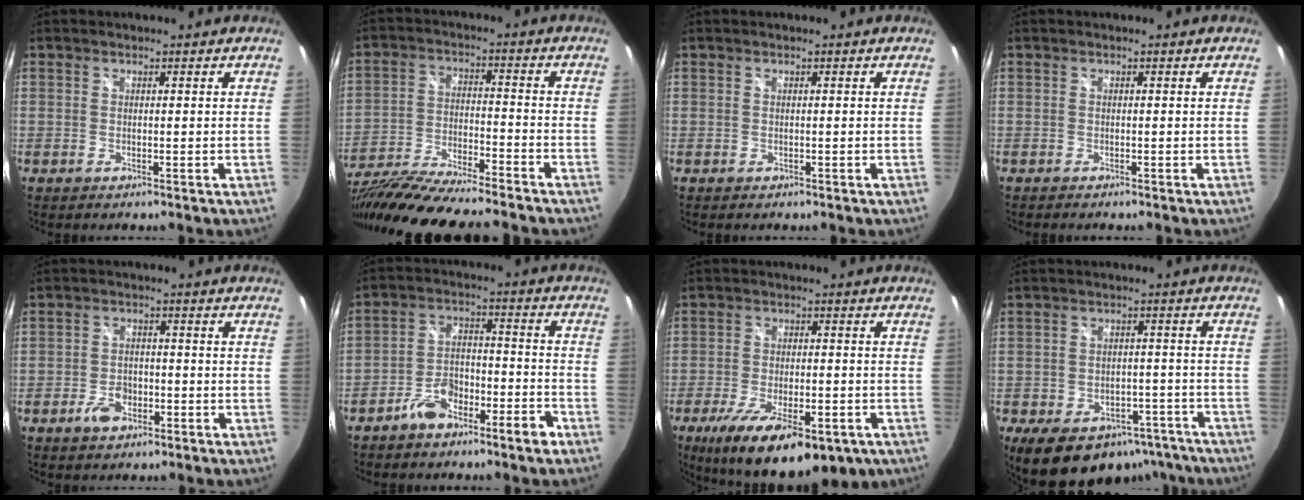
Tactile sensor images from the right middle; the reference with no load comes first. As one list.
[{"total": 21.6, "force": [-18.5, 2.4, 10.9], "torque": [-0.213, -0.052, -0.310]}, {"total": 0.0}, {"total": 0.6, "force": [-0.6, 0.1, 0.2], "torque": [-0.005, -0.005, -0.011]}, {"total": 4.6, "force": [-2.6, 2.9, 2.4], "torque": [-0.056, 0.006, -0.041]}, {"total": 8.4, "force": [-6.2, 3.2, 4.7], "torque": [-0.090, 0.025, -0.100]}, {"total": 19.1, "force": [-11.2, 7.2, 13.6], "torque": [-0.252, -0.048, -0.160]}, {"total": 17.8, "force": [-12.2, 10.1, 8.2], "torque": [-0.161, 0.006, -0.145]}]